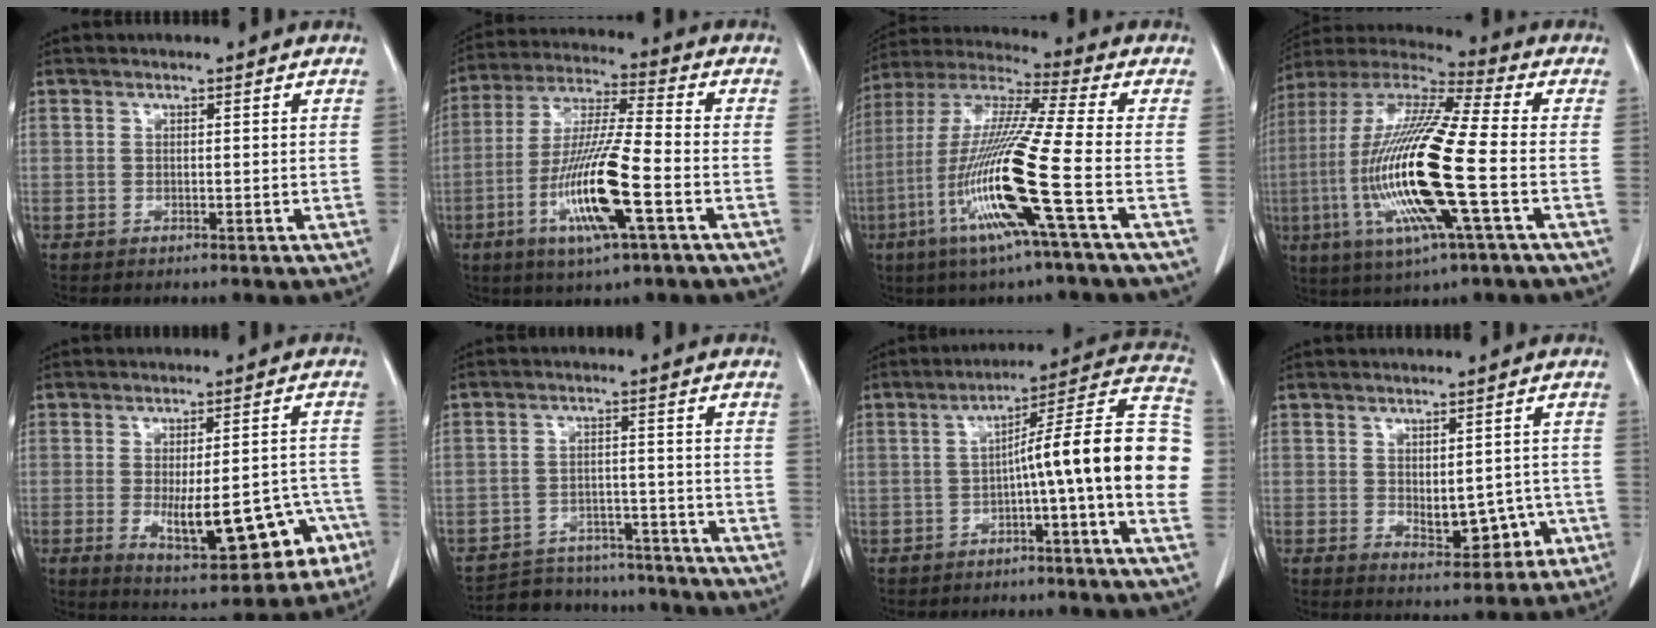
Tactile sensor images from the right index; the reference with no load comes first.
{"total": 14.6, "force": [-5.2, 0.8, 13.7], "torque": [-0.277, -0.016, -0.097]}
{"total": 17.9, "force": [-6.0, -1.3, 16.8], "torque": [-0.348, -0.023, -0.127]}
{"total": 20.8, "force": [-4.4, 1.8, 20.2], "torque": [-0.437, -0.019, -0.088]}
{"total": 15.2, "force": [-5.6, 4.9, 13.2], "torque": [-0.145, 0.019, -0.058]}
{"total": 13.8, "force": [-12.9, 4.3, 2.5], "torque": [-0.035, 0.017, -0.177]}
{"total": 17.8, "force": [-1.0, 0.2, 17.8], "torque": [-0.233, 0.042, -0.022]}
{"total": 6.9, "force": [-1.4, 3.8, 5.5], "torque": [-0.065, 0.008, -0.002]}